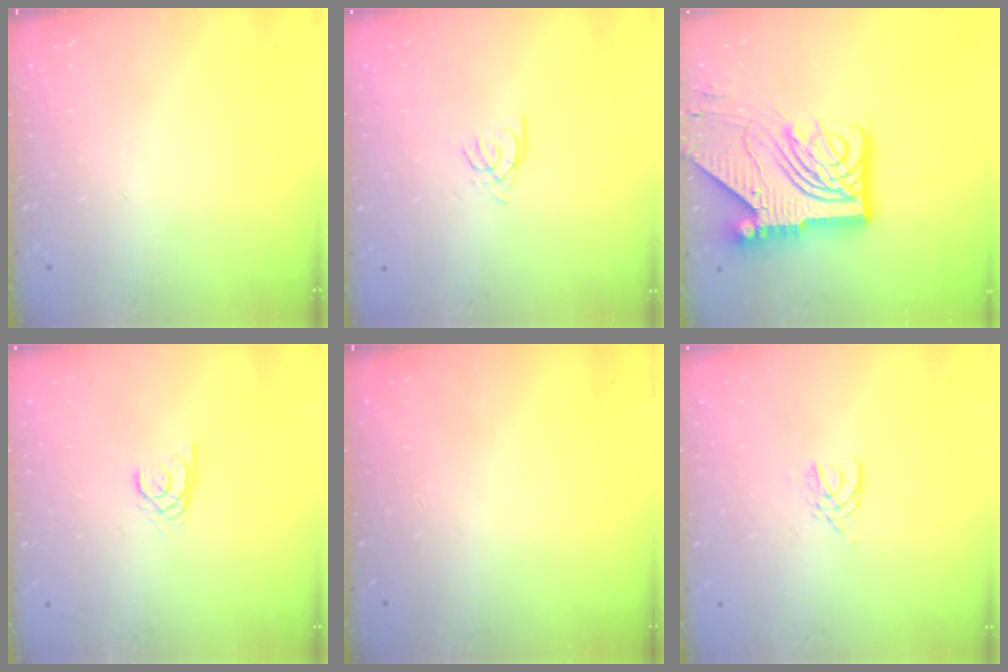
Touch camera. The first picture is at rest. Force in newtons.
{"total": 2.7, "press": 2.7, "slide": 0.2}
{"total": 19.9, "press": 19.8, "slide": 2.6}
{"total": 2.0, "press": 2.0, "slide": 0.2}
{"total": 0.0}
{"total": 3.5, "press": 3.5, "slide": 0.5}